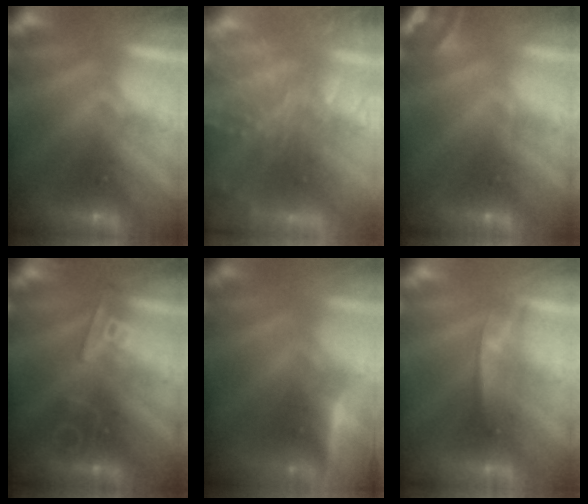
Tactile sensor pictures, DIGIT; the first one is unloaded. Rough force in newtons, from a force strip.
{"total": 7.7}
{"total": 2.8}
{"total": 2.5}
{"total": 7.6}
{"total": 2.1}